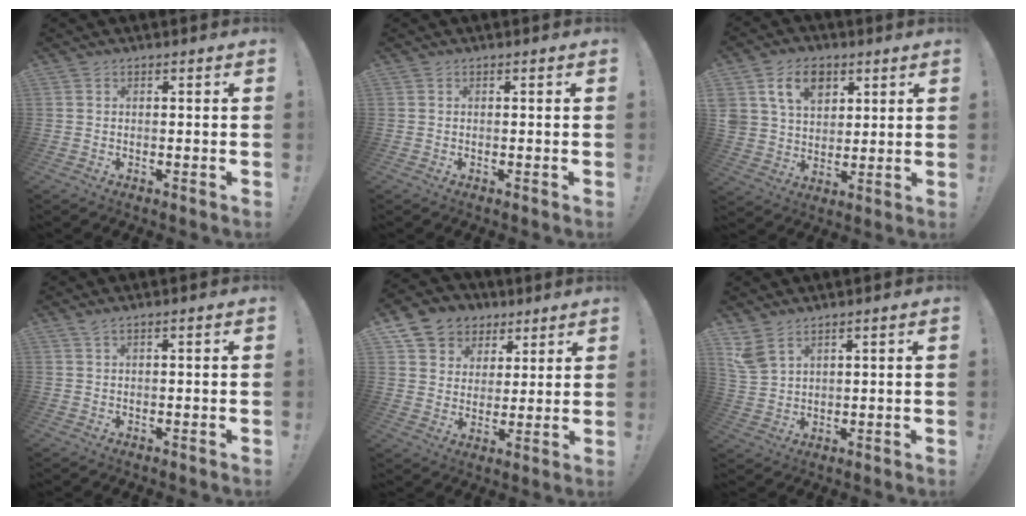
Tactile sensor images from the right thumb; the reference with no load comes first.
{"total": 0.0}
{"total": 12.8, "force": [6.2, 9.2, 6.3], "torque": [-0.093, -0.021, 0.119]}
{"total": 1.2, "force": [0.5, -0.2, 1.1], "torque": [-0.026, 0.000, 0.009]}
{"total": 9.7, "force": [5.3, 7.9, 1.8], "torque": [-0.028, -0.036, 0.108]}
{"total": 6.0, "force": [4.3, 2.9, 3.1], "torque": [-0.064, -0.012, 0.087]}